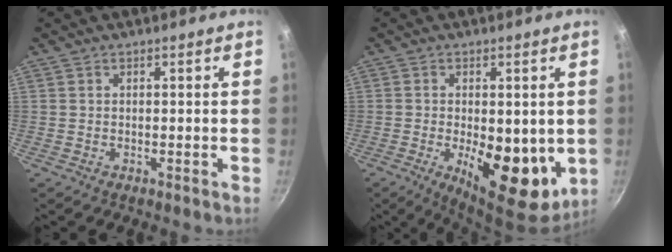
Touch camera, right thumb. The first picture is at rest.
{"total": 14.5, "force": [-2.0, 6.8, 12.6], "torque": [-0.162, -0.016, -0.017]}